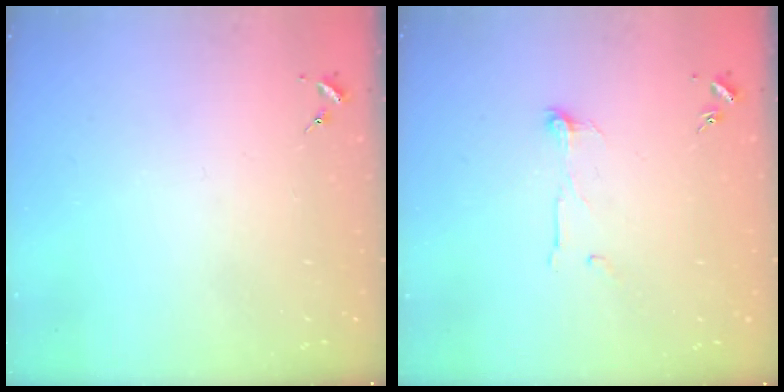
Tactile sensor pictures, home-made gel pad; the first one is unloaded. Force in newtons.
{"total": 4.9, "press": 4.8, "slide": 0.4}